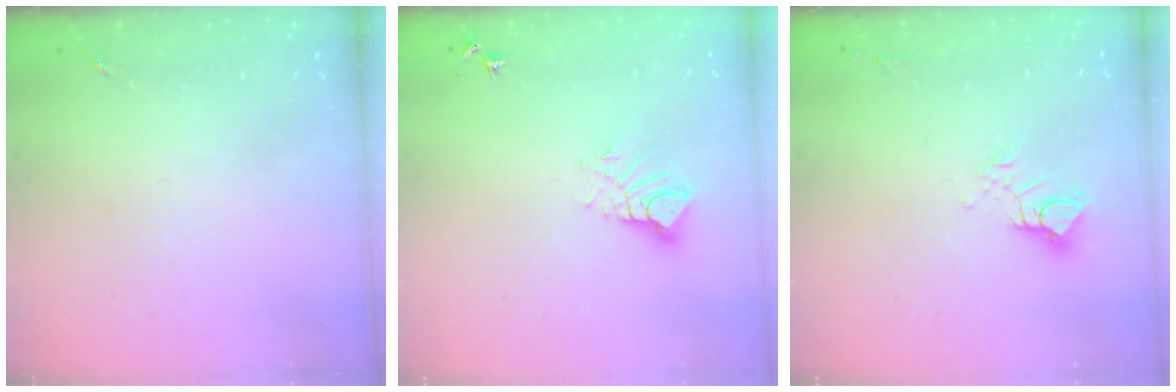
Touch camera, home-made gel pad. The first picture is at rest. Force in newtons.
{"total": 7.7, "press": 7.7, "slide": 0.7}
{"total": 7.4, "press": 7.4, "slide": 0.8}